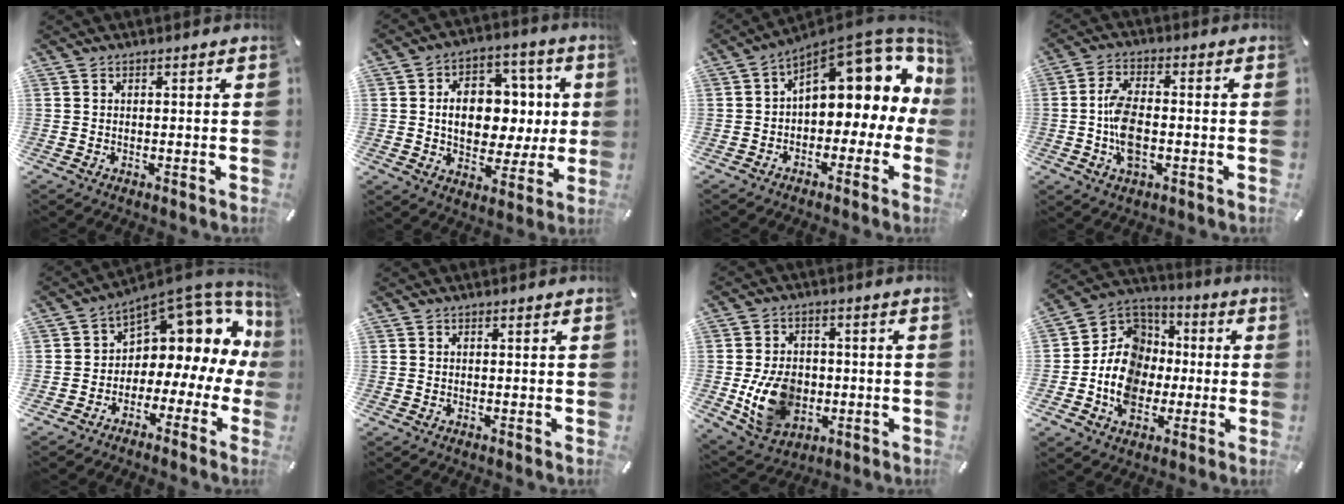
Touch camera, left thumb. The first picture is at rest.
{"total": 13.0, "force": [0.5, 10.3, 7.9], "torque": [-0.121, 0.007, 0.017]}
{"total": 14.7, "force": [6.9, 7.8, 10.4], "torque": [-0.135, -0.061, 0.113]}
{"total": 8.5, "force": [-1.6, 4.4, 7.1], "torque": [-0.150, 0.003, -0.029]}
{"total": 9.2, "force": [6.0, 5.8, 3.8], "torque": [-0.057, -0.073, 0.098]}
{"total": 0.0}
{"total": 12.8, "force": [-2.2, 10.0, 7.6], "torque": [-0.157, 0.006, -0.037]}
{"total": 14.9, "force": [-3.1, 12.7, 7.1], "torque": [-0.161, 0.011, -0.056]}